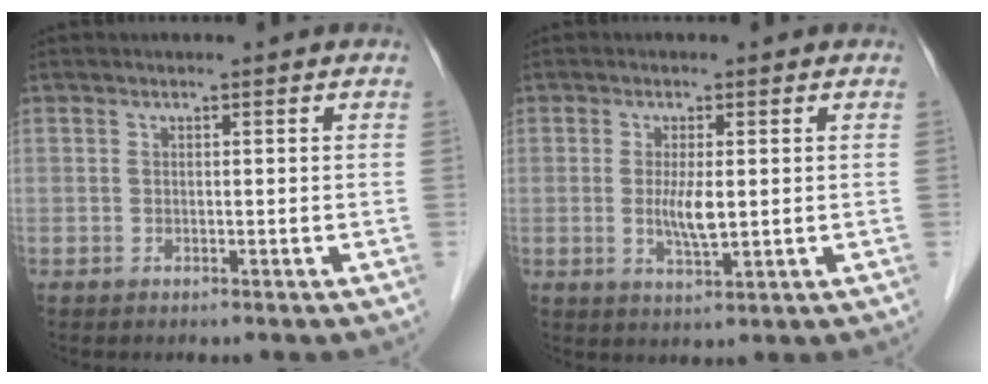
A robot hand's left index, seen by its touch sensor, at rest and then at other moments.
{"total": 3.9, "force": [0.1, 0.8, 3.9], "torque": [-0.077, -0.008, 0.003]}